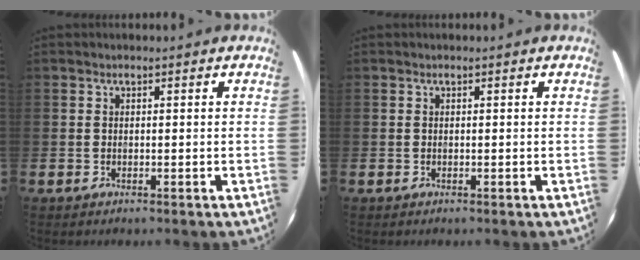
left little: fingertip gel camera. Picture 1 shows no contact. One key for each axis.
{"total": 0.0}